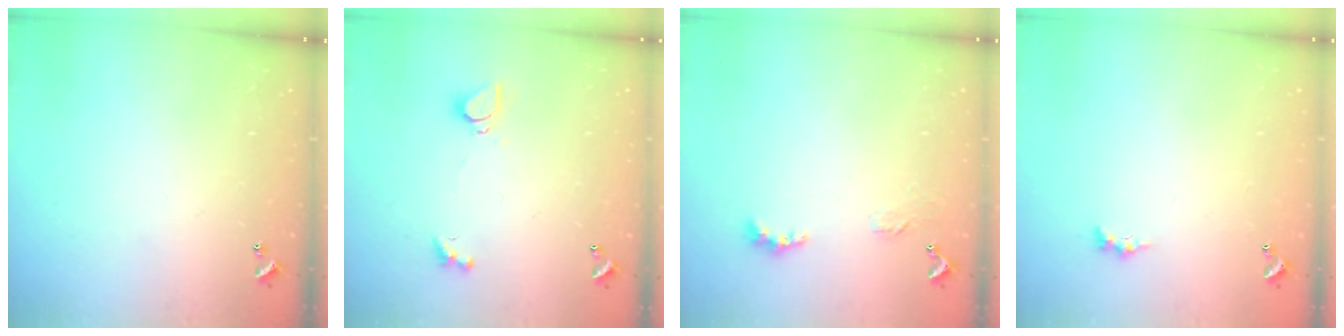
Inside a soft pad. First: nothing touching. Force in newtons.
{"total": 1.4, "press": 1.3, "slide": 0.4}
{"total": 1.6, "press": 1.5, "slide": 0.5}
{"total": 0.0}